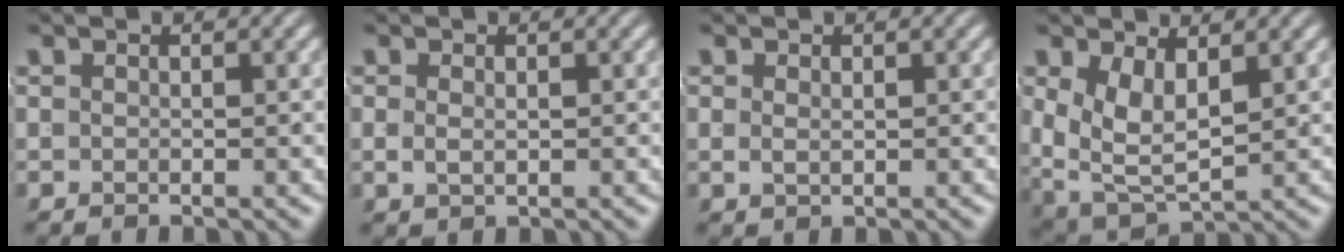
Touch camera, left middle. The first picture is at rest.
{"total": 0.8, "force": [0.2, 0.3, 0.7], "torque": [-0.013, -0.002, 0.011]}
{"total": 0.6, "force": [0.4, 0.0, 0.5], "torque": [-0.004, 0.001, 0.014]}
{"total": 7.9, "force": [-0.2, 6.6, 4.4], "torque": [-0.118, -0.042, 0.010]}